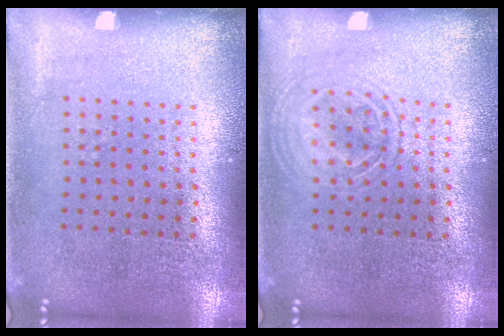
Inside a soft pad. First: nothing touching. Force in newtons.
{"total": 1.2, "press": 1.2, "slide": 0.2}